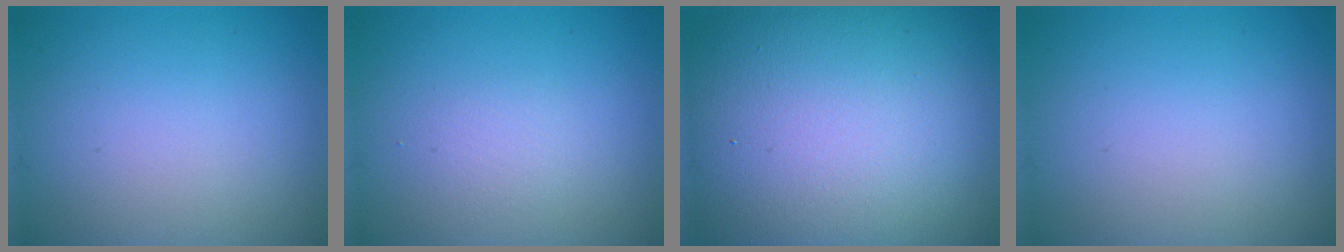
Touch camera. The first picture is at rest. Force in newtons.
{"total": 1.2, "press": 1.2, "slide": 0.0}
{"total": 19.8, "press": 19.7, "slide": 1.2}
{"total": 0.0}